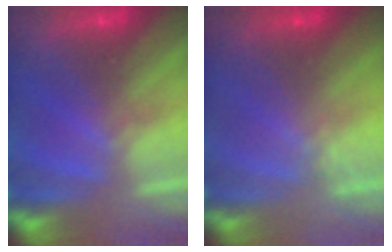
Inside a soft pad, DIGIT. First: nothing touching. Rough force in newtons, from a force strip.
{"total": 1.3}